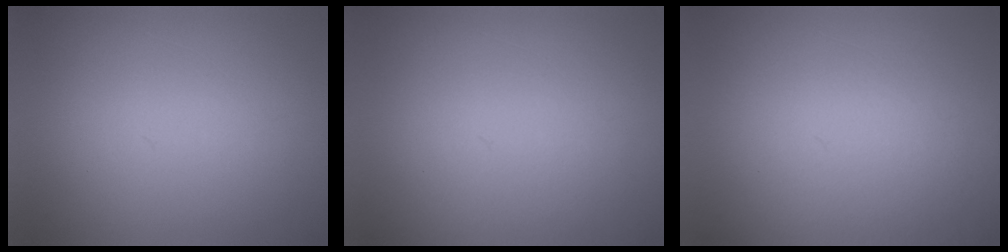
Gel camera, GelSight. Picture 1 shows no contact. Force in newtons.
{"total": 1.3}
{"total": 4.6}